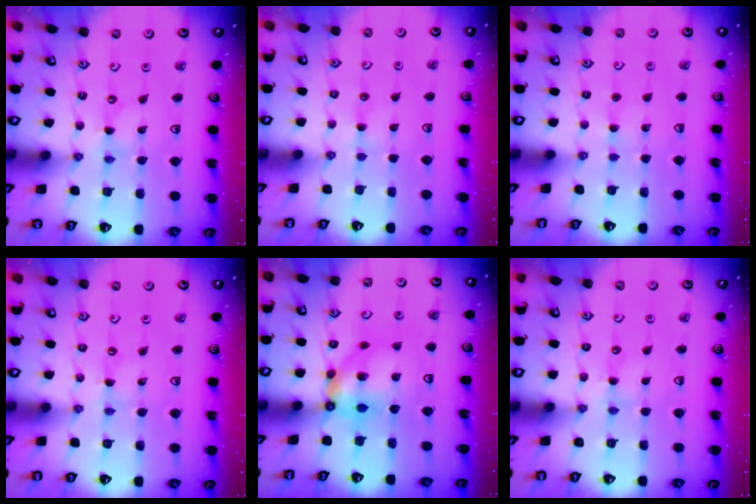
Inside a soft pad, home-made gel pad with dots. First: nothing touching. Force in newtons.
{"total": 1.3, "press": 1.3, "slide": 0.2}
{"total": 2.5, "press": 2.5, "slide": 0.3}
{"total": 0.0}
{"total": 6.8, "press": 6.8, "slide": 0.6}
{"total": 2.0, "press": 1.9, "slide": 0.3}